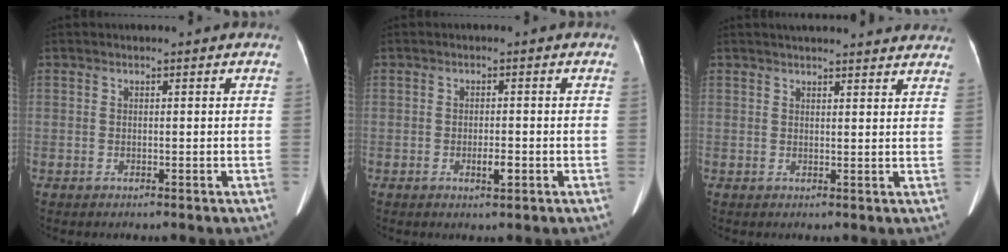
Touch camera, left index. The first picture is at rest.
{"total": 1.9, "force": [-0.7, 0.5, 1.7], "torque": [-0.030, -0.002, -0.009]}
{"total": 17.2, "force": [15.9, 2.7, 6.2], "torque": [-0.073, 0.028, 0.189]}